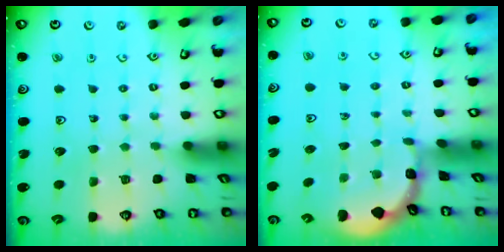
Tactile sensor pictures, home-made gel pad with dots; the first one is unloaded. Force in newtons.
{"total": 0.7, "press": 0.7, "slide": 0.3}